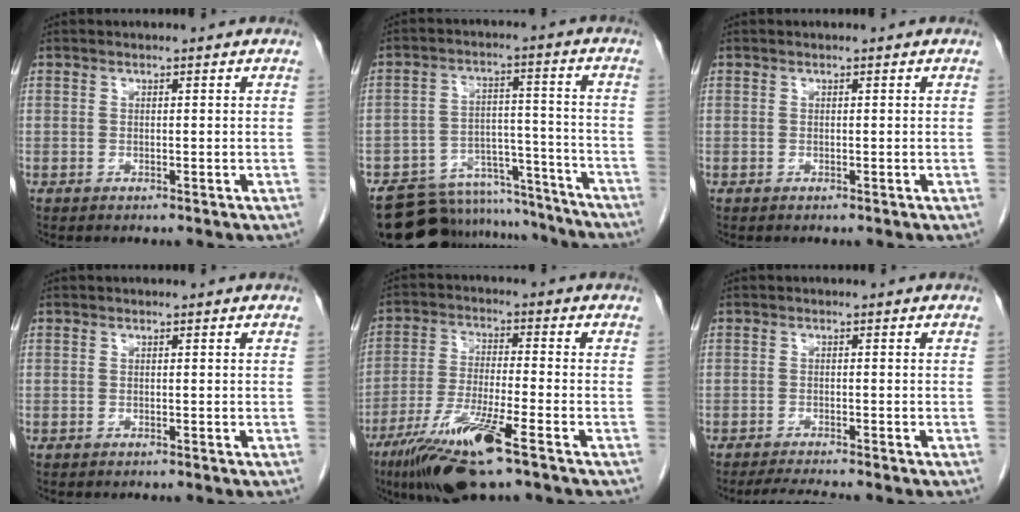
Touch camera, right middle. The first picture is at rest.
{"total": 17.5, "force": [-16.5, 5.0, 3.2], "torque": [-0.060, 0.035, -0.232]}
{"total": 0.0}
{"total": 0.0}
{"total": 12.4, "force": [-7.3, 0.9, 10.1], "torque": [-0.200, -0.029, -0.131]}
{"total": 3.2, "force": [-2.9, -0.8, 1.2], "torque": [-0.028, -0.018, -0.051]}